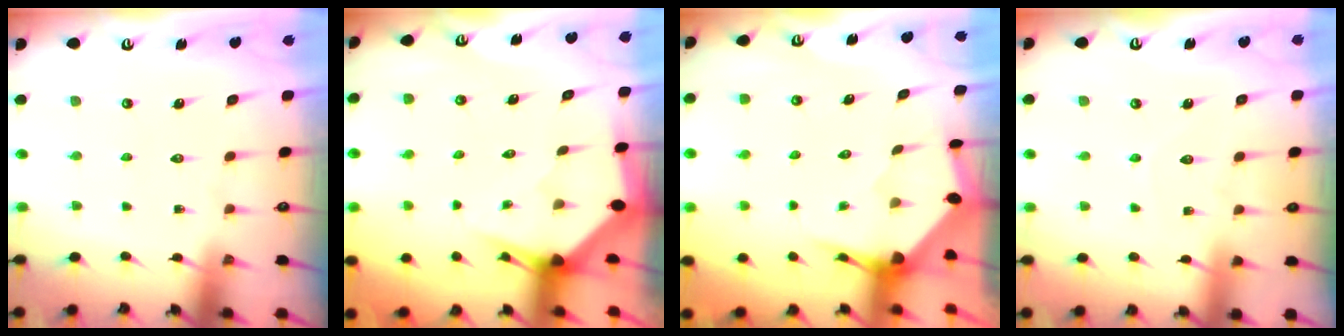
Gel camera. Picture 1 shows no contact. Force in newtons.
{"total": 4.3, "press": 4.3, "slide": 0.2}
{"total": 3.7, "press": 3.6, "slide": 0.5}
{"total": 3.7, "press": 3.7, "slide": 0.4}